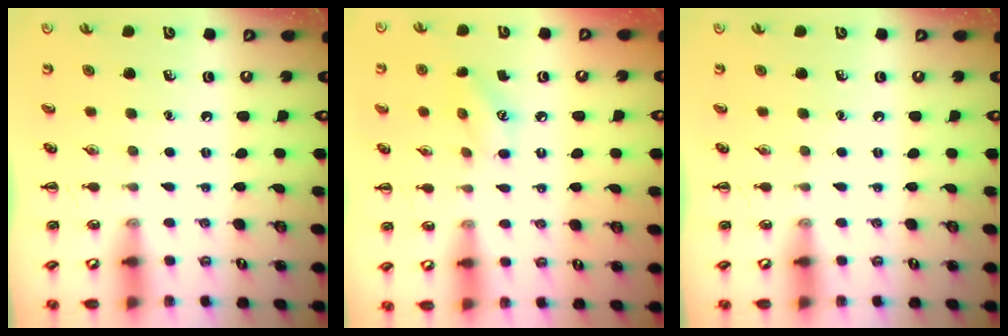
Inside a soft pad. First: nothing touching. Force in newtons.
{"total": 7.0, "press": 6.8, "slide": 1.6}
{"total": 0.0}